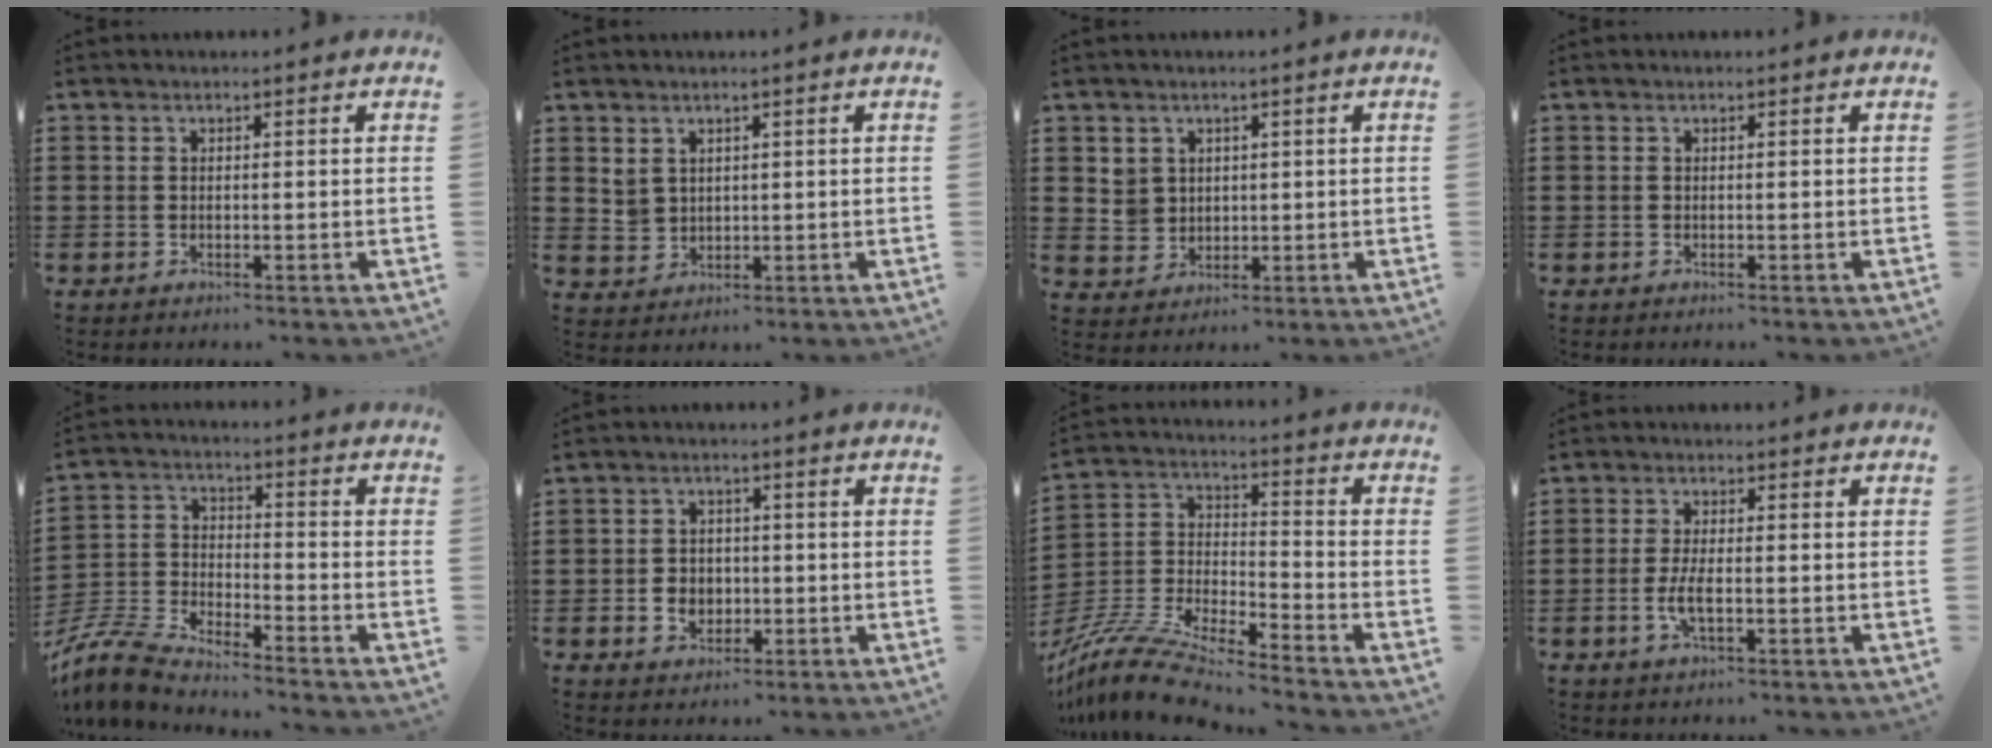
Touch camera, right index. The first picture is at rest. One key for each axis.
{"total": 2.9, "fx": 1.6, "fy": 2.3, "fz": 0.5, "tx": -0.020, "ty": 0.010, "tz": 0.032}
{"total": 3.9, "fx": 1.6, "fy": 3.5, "fz": 0.6, "tx": -0.030, "ty": 0.013, "tz": 0.029}
{"total": 0.0}
{"total": 7.2, "fx": -6.9, "fy": 0.5, "fz": 1.9, "tx": -0.067, "ty": -0.004, "tz": -0.146}
{"total": 3.6, "fx": -0.9, "fy": 3.0, "fz": 1.9, "tx": -0.037, "ty": 0.000, "tz": -0.020}
{"total": 10.3, "fx": -9.5, "fy": 1.2, "fz": 3.8, "tx": -0.098, "ty": 0.006, "tz": -0.196}
{"total": 3.5, "fx": -0.9, "fy": 0.8, "fz": 3.3, "tx": -0.071, "ty": -0.007, "tz": -0.020}